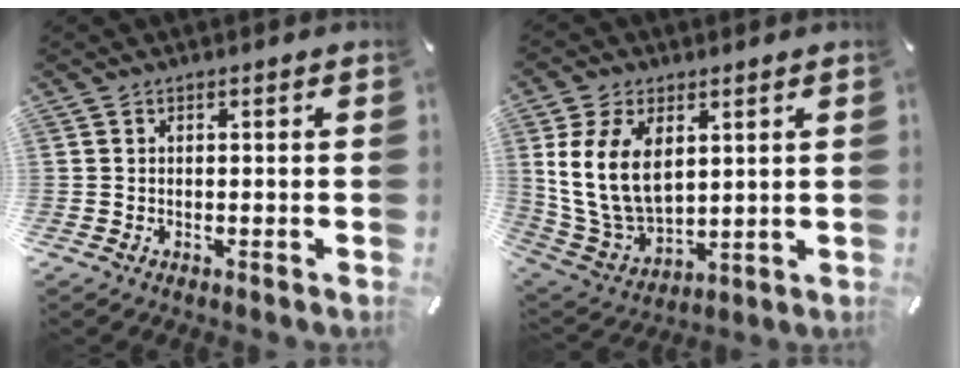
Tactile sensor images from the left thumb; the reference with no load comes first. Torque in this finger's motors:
{"motor_torque": [0.98, 1.09, 1.58, -1.19, 0.56]}